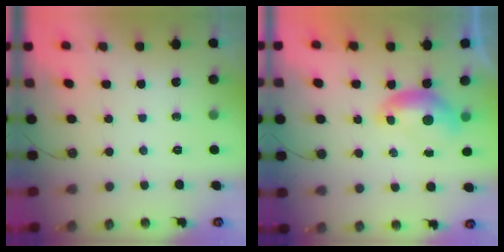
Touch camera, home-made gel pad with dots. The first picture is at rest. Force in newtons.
{"total": 0.0}